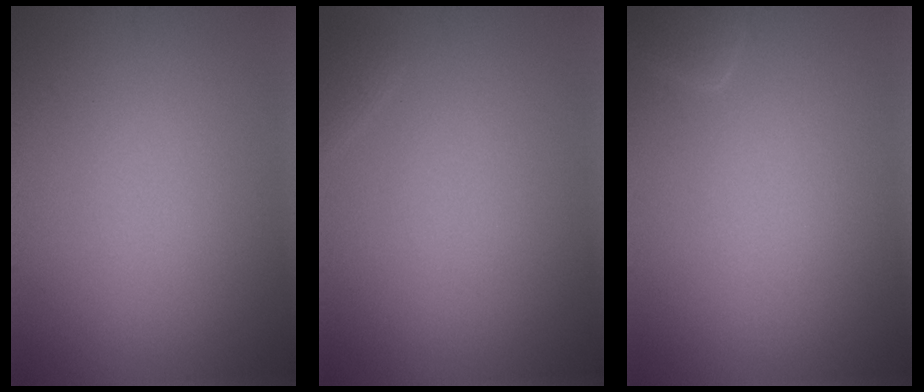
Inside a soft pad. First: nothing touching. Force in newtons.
{"total": 0.5, "press": 0.5, "slide": 0.0}
{"total": 1.3, "press": 1.3, "slide": 0.1}